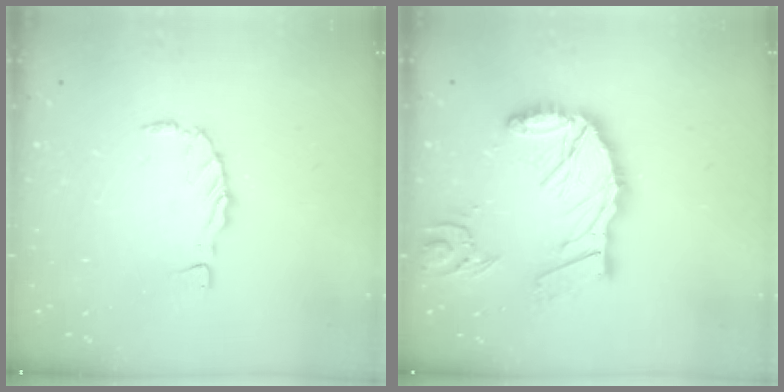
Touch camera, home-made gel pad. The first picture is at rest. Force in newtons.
{"total": 21.0, "press": 21.0, "slide": 1.8}